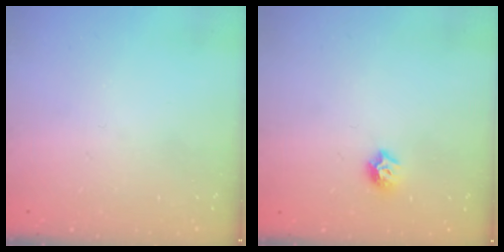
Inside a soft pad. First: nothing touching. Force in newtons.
{"total": 6.4, "press": 6.4, "slide": 0.8}